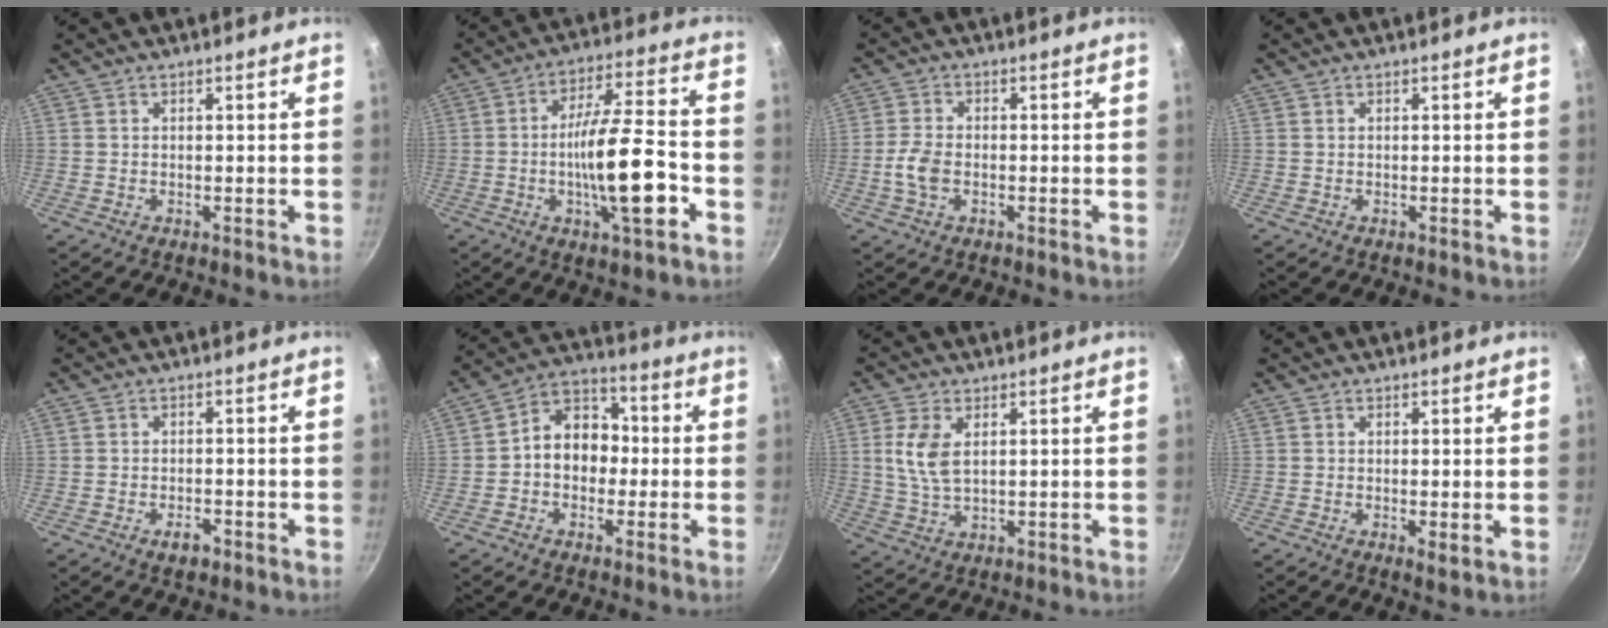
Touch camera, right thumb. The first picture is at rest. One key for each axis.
{"total": 15.5, "fx": -4.4, "fy": 3.9, "fz": 14.4, "tx": -0.228, "ty": 0.026, "tz": -0.075}
{"total": 4.8, "fx": -1.2, "fy": 3.0, "fz": 3.6, "tx": -0.078, "ty": 0.012, "tz": -0.029}
{"total": 0.0}
{"total": 2.7, "fx": -1.5, "fy": 1.5, "fz": 1.7, "tx": -0.022, "ty": 0.012, "tz": -0.024}
{"total": 10.2, "fx": -0.8, "fy": 8.1, "fz": 6.2, "tx": -0.048, "ty": 0.036, "tz": -0.032}
{"total": 6.8, "fx": 1.7, "fy": 3.7, "fz": 5.4, "tx": -0.111, "ty": -0.007, "tz": 0.036}
{"total": 1.6, "fx": 0.2, "fy": 0.6, "fz": 1.5, "tx": -0.024, "ty": -0.010, "tz": 0.000}